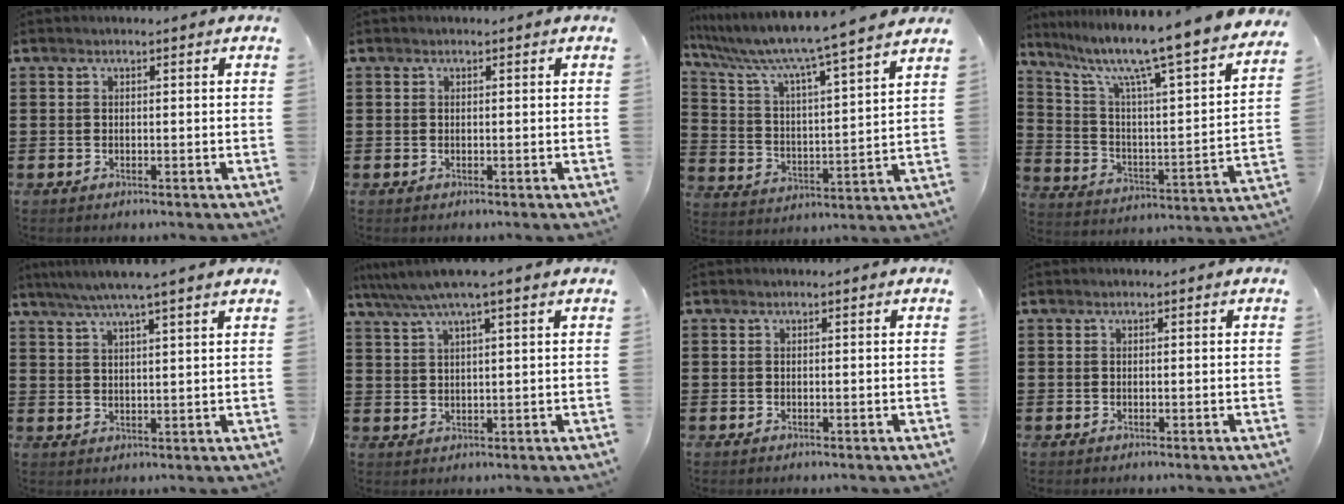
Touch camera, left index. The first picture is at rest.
{"total": 0.0}
{"total": 7.3, "force": [6.4, -0.7, 3.5], "torque": [-0.097, -0.057, 0.098]}
{"total": 10.2, "force": [8.4, -0.3, 5.8], "torque": [-0.140, -0.072, 0.126]}
{"total": 4.6, "force": [3.6, -0.6, 2.7], "torque": [-0.063, -0.010, 0.062]}
{"total": 4.8, "force": [3.4, -0.2, 3.5], "torque": [-0.075, -0.007, 0.057]}
{"total": 0.0}
{"total": 0.0}